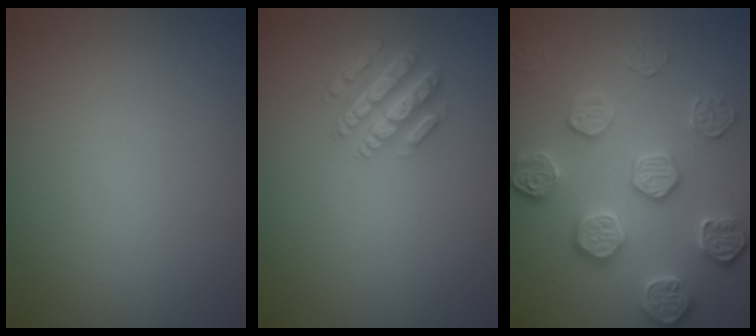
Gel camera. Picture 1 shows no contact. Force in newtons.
{"total": 4.3, "press": 3.3, "slide": 2.7}
{"total": 4.7, "press": 4.3, "slide": 1.8}